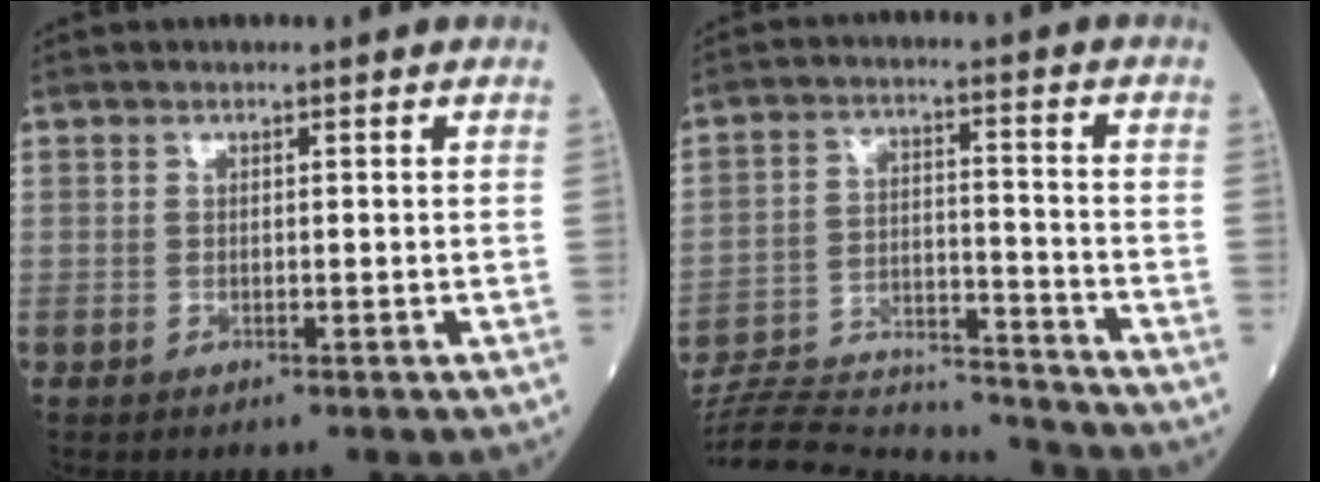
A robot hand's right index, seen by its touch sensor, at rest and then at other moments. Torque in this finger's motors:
{"motor_torque": [-0.62, -0.70, -0.76, -0.21]}